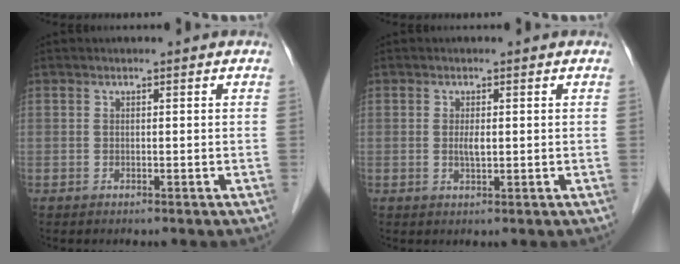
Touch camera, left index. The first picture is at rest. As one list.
[{"total": 1.6, "force": [0.1, 0.3, 1.5], "torque": [-0.034, -0.001, 0.003]}]